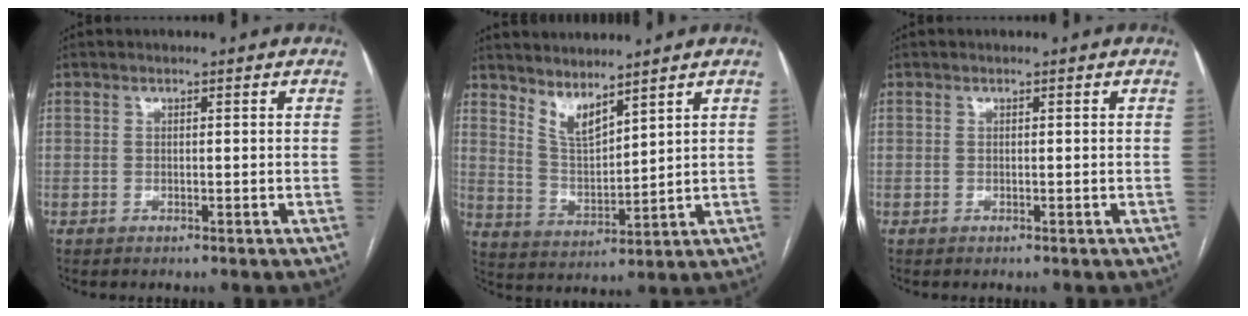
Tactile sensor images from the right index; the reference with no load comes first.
{"total": 5.7, "force": [4.9, 1.0, 2.7], "torque": [-0.061, -0.011, 0.111]}
{"total": 0.0}